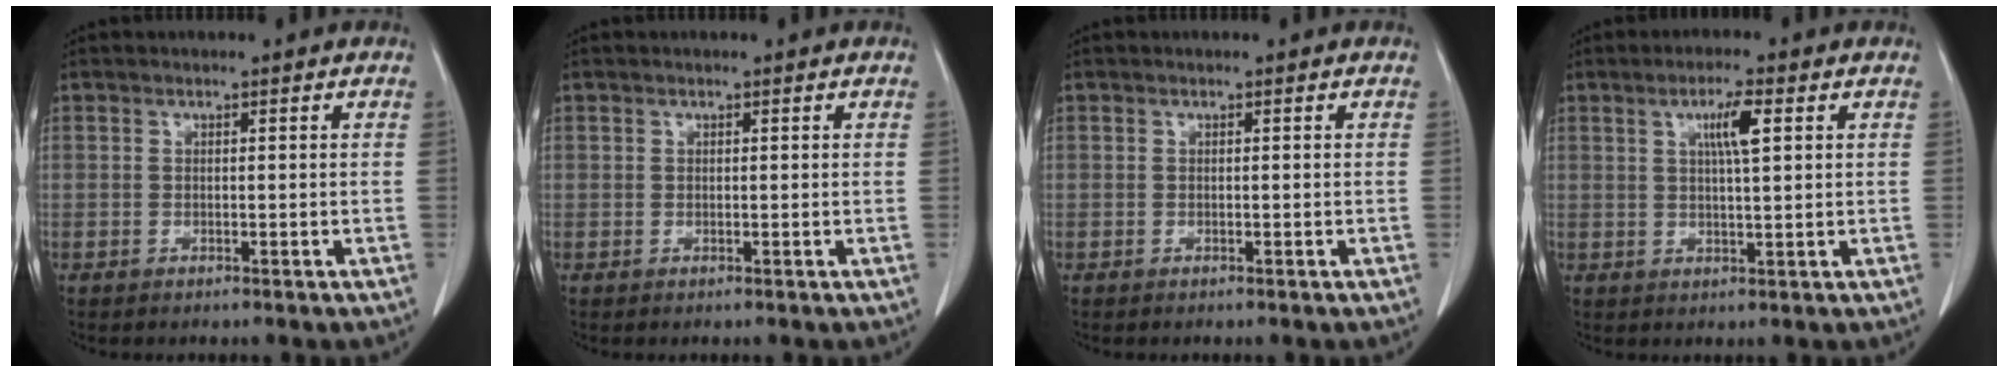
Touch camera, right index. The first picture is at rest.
{"total": 0.0}
{"total": 0.0}
{"total": 4.7, "force": [1.7, 0.4, 4.3], "torque": [-0.077, 0.001, 0.029]}